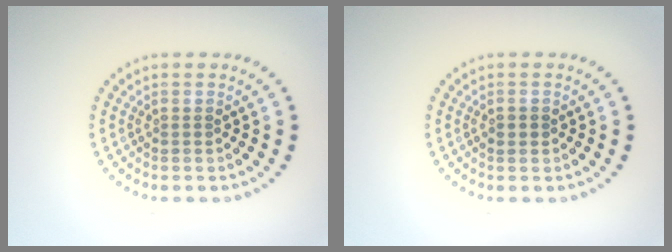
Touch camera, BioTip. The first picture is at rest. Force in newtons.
{"total": 1.3, "press": 1.3, "slide": 0.2}